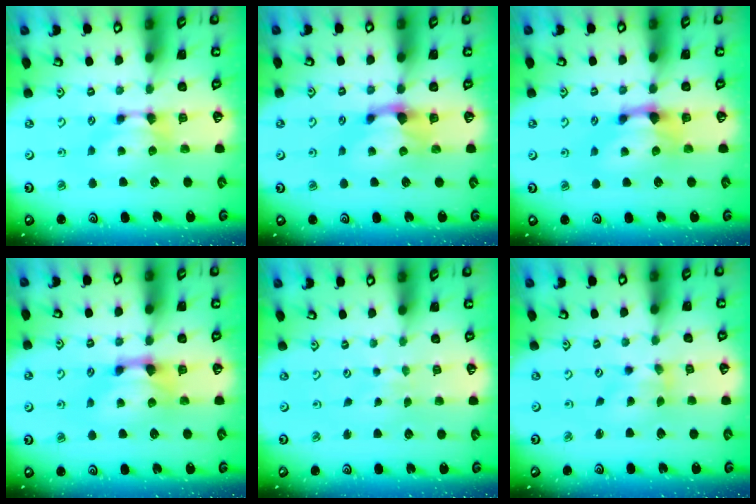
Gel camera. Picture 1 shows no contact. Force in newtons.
{"total": 1.6, "press": 0.6, "slide": 1.5}
{"total": 1.7, "press": 1.1, "slide": 1.3}
{"total": 1.9, "press": 1.3, "slide": 1.4}
{"total": 4.2, "press": 4.2, "slide": 0.3}
{"total": 1.3, "press": 0.3, "slide": 1.2}